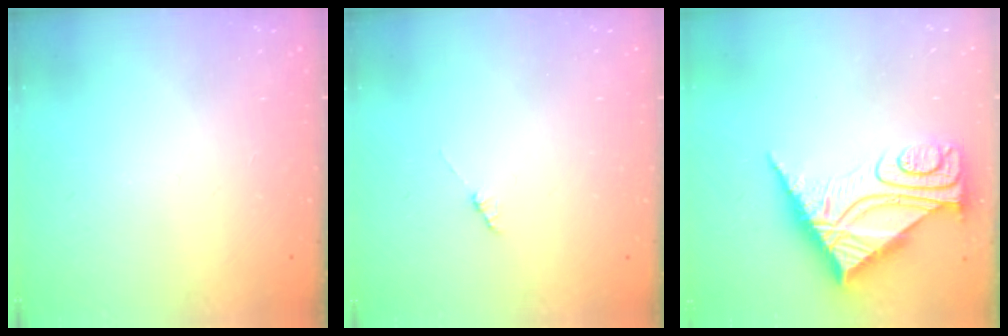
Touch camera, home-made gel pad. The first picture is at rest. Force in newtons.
{"total": 0.9, "press": 0.8, "slide": 0.2}
{"total": 13.6, "press": 13.5, "slide": 1.4}